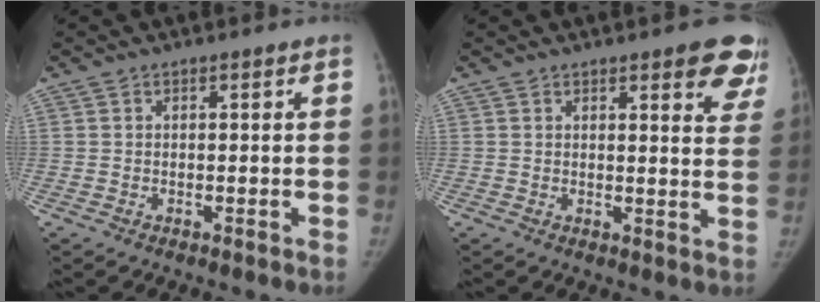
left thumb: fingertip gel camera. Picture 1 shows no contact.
{"total": 9.6, "force": [6.1, 3.0, 6.7], "torque": [-0.040, -0.027, 0.061]}